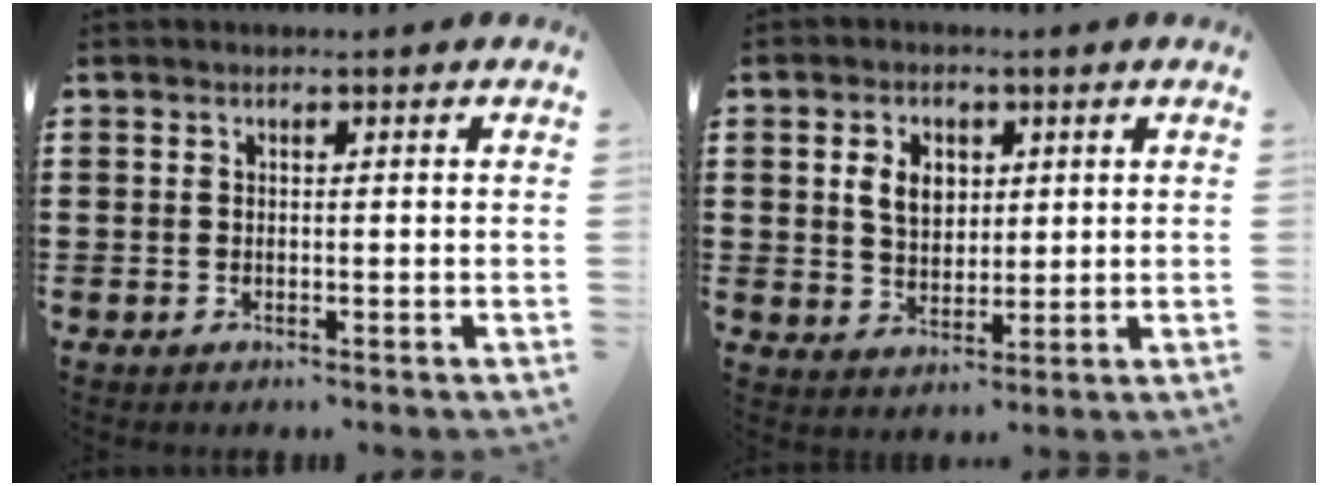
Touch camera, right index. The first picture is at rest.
{"total": 5.0, "force": [1.5, 3.5, 3.2], "torque": [-0.066, 0.010, 0.023]}